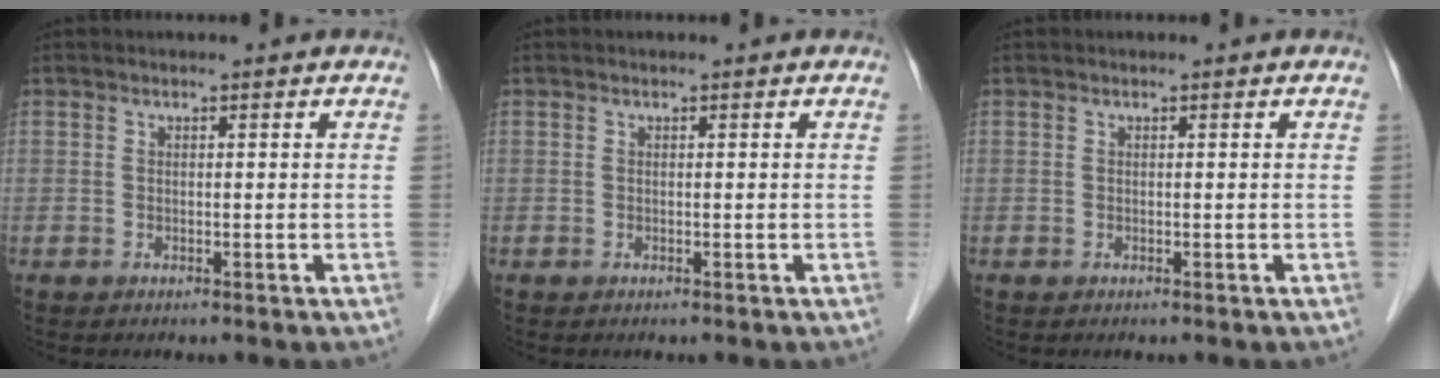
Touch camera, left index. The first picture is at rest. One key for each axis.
{"total": 0.0}
{"total": 0.0}